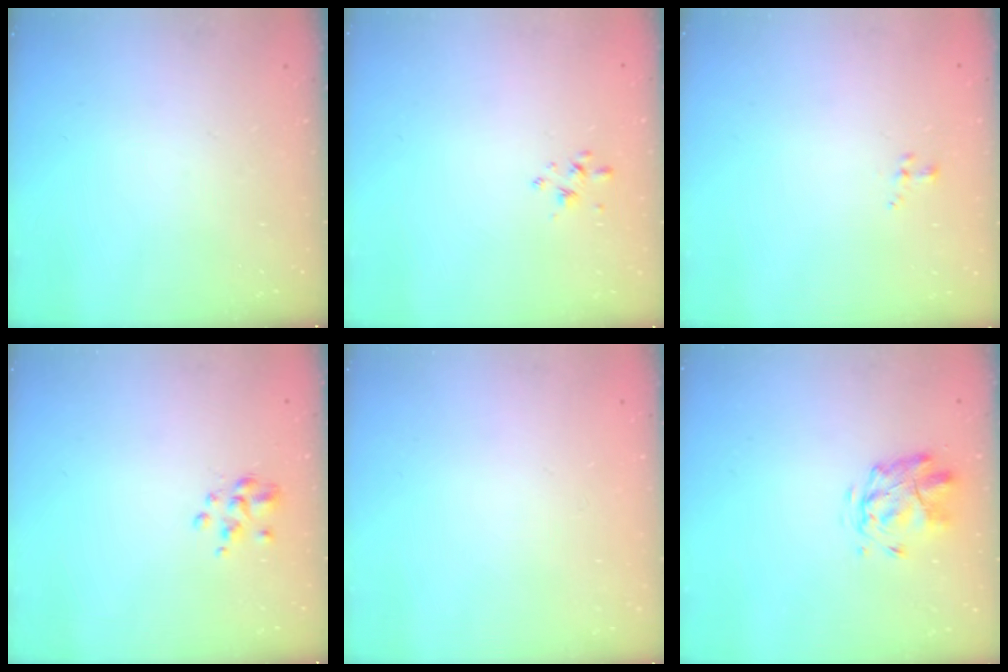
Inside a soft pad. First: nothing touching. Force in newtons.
{"total": 2.4, "press": 2.3, "slide": 0.8}
{"total": 0.8, "press": 0.6, "slide": 0.6}
{"total": 2.6, "press": 2.5, "slide": 0.8}
{"total": 1.8, "press": 1.8, "slide": 0.2}
{"total": 2.8, "press": 2.4, "slide": 1.3}